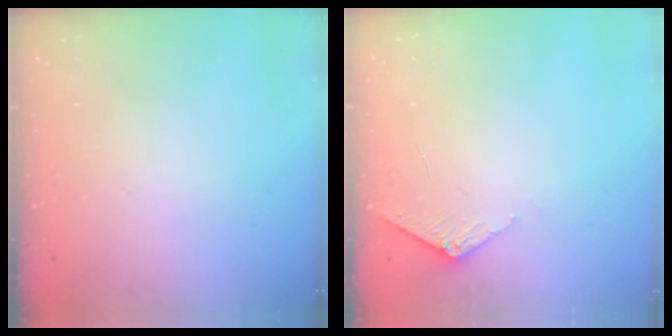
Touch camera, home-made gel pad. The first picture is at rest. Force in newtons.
{"total": 2.9, "press": 2.9, "slide": 0.3}